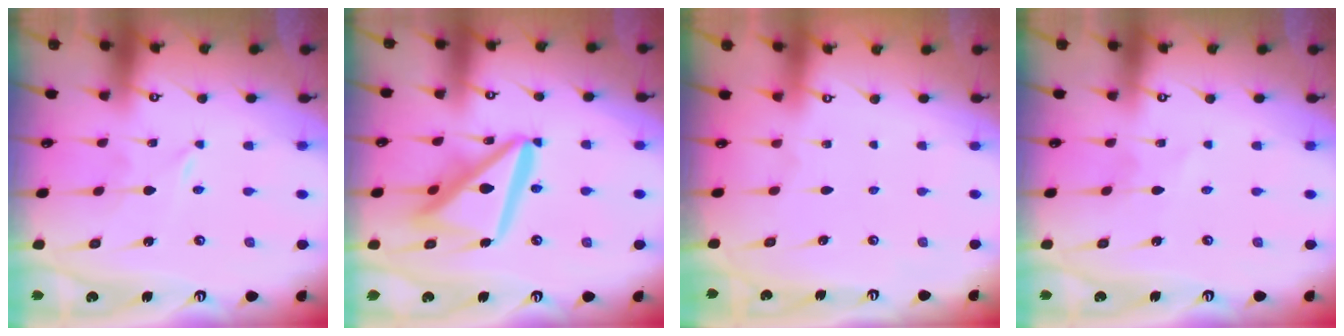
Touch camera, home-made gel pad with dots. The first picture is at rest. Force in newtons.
{"total": 18.0, "press": 17.9, "slide": 2.0}
{"total": 0.0}
{"total": 1.2, "press": 1.2, "slide": 0.2}